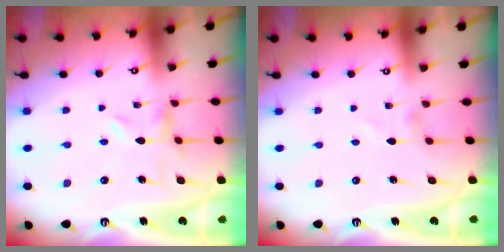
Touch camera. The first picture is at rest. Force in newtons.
{"total": 0.9, "press": 0.9, "slide": 0.1}